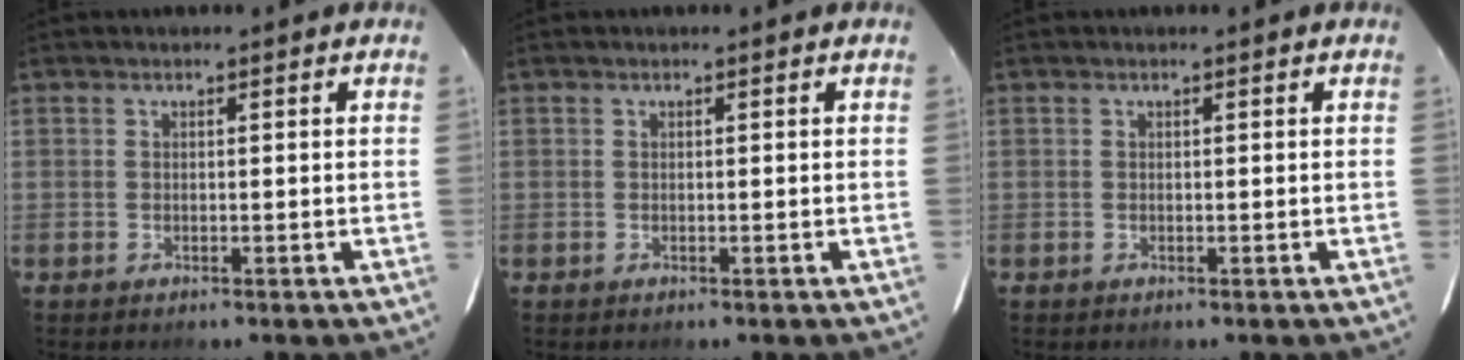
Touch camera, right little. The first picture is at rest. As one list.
[{"total": 0.0}, {"total": 0.0}]